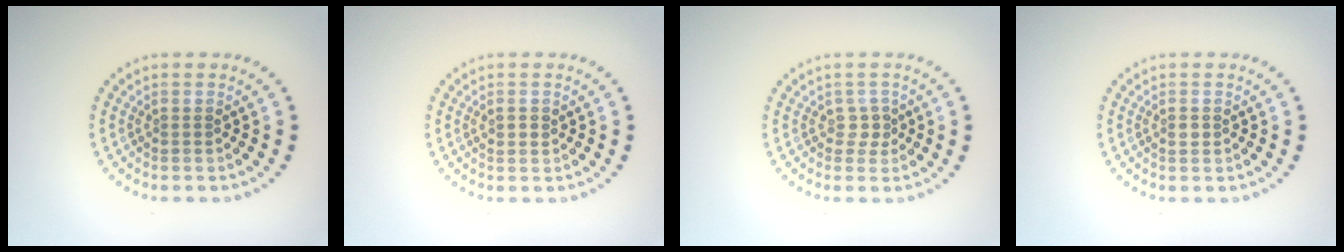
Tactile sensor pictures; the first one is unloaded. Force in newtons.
{"total": 1.1, "press": 1.0, "slide": 0.4}
{"total": 1.1, "press": 0.9, "slide": 0.7}
{"total": 0.7, "press": 0.7, "slide": 0.3}